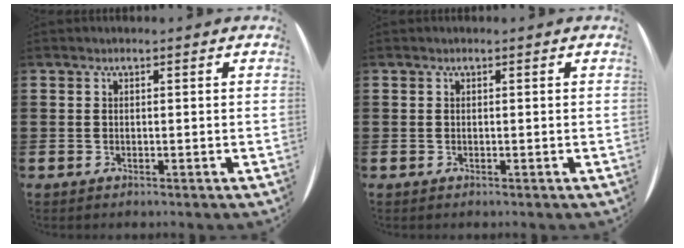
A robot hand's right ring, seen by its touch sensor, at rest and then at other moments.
{"total": 0.0}